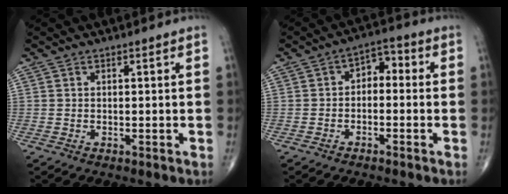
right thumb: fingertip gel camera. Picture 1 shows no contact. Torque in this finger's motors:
{"motor_torque": [-0.34, -0.40, -0.10, 0.16, -0.05]}